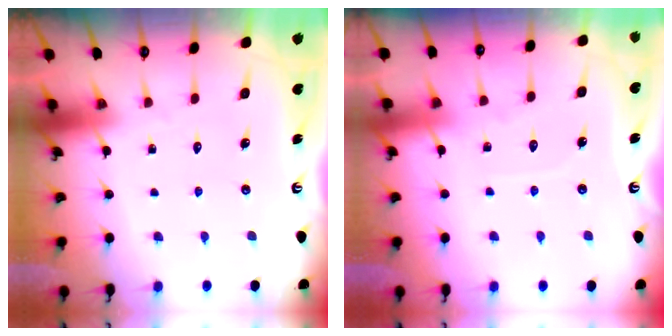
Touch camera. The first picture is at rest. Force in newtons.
{"total": 2.8, "press": 2.8, "slide": 0.4}